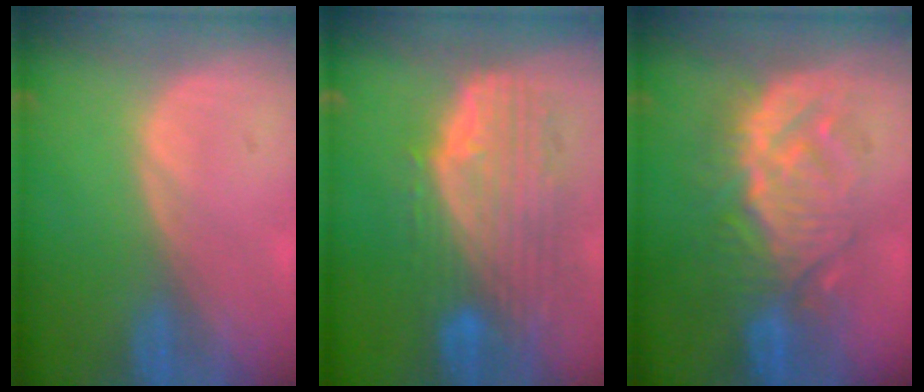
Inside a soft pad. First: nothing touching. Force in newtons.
{"total": 10.8, "press": 9.3, "slide": 5.5}
{"total": 9.5, "press": 9.4, "slide": 0.5}